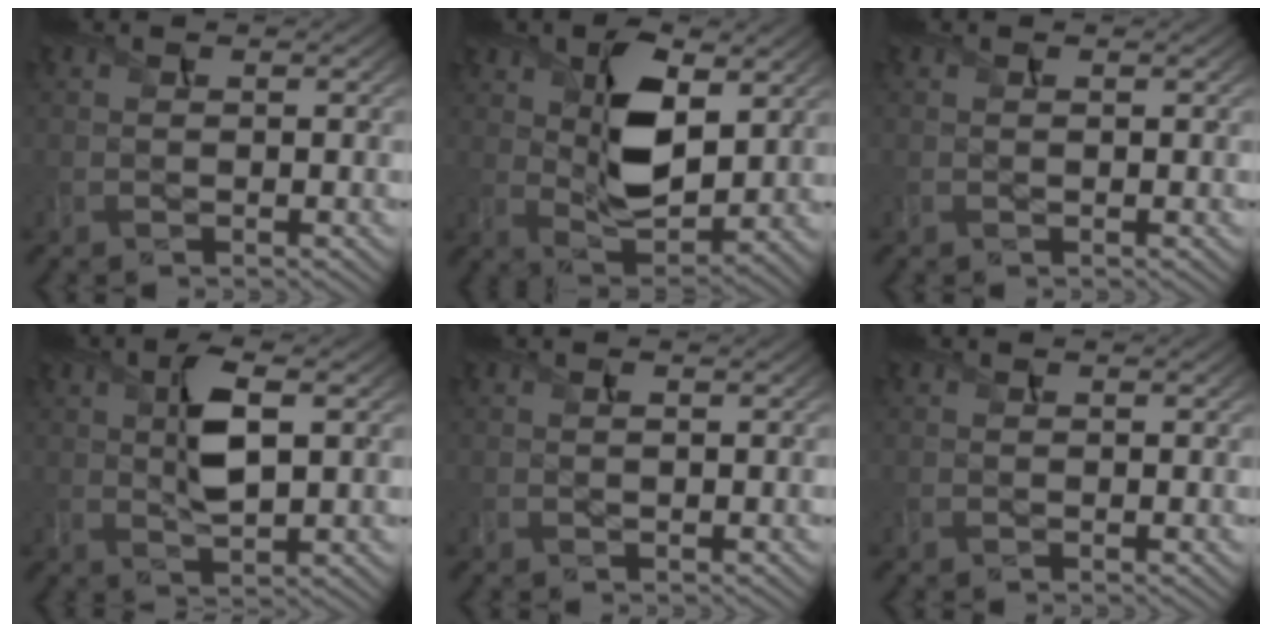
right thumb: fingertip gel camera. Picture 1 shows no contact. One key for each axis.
{"total": 9.8, "fx": 3.0, "fy": 5.0, "fz": 7.9, "tx": -0.157, "ty": -0.007, "tz": 0.055}
{"total": 0.0}
{"total": 5.6, "fx": 1.2, "fy": 2.0, "fz": 5.1, "tx": -0.101, "ty": 0.000, "tz": 0.024}
{"total": 0.6, "fx": 0.1, "fy": 0.1, "fz": 0.5, "tx": -0.012, "ty": 0.001, "tz": 0.002}
{"total": 0.0}